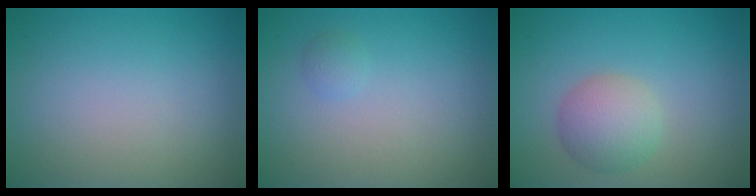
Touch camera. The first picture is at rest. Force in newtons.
{"total": 0.7, "press": 0.7, "slide": 0.1}
{"total": 3.5, "press": 3.5, "slide": 0.1}